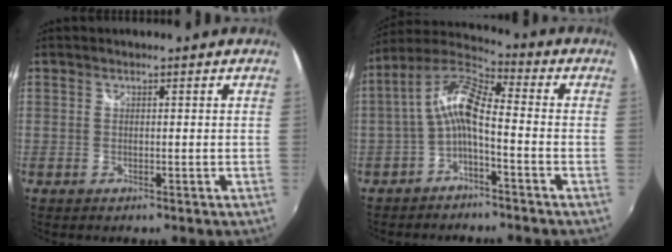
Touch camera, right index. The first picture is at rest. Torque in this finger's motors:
{"motor_torque": [1.37, -0.29, 0.68, 0.18]}